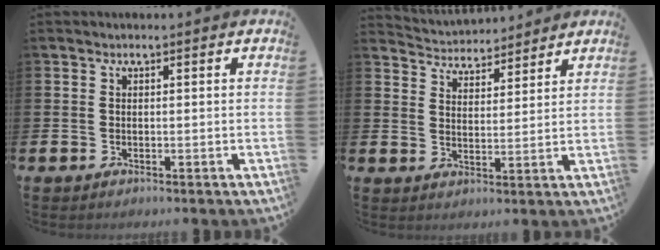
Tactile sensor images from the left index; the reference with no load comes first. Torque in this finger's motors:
{"motor_torque": [0.99, -1.15, 0.24, 0.05]}